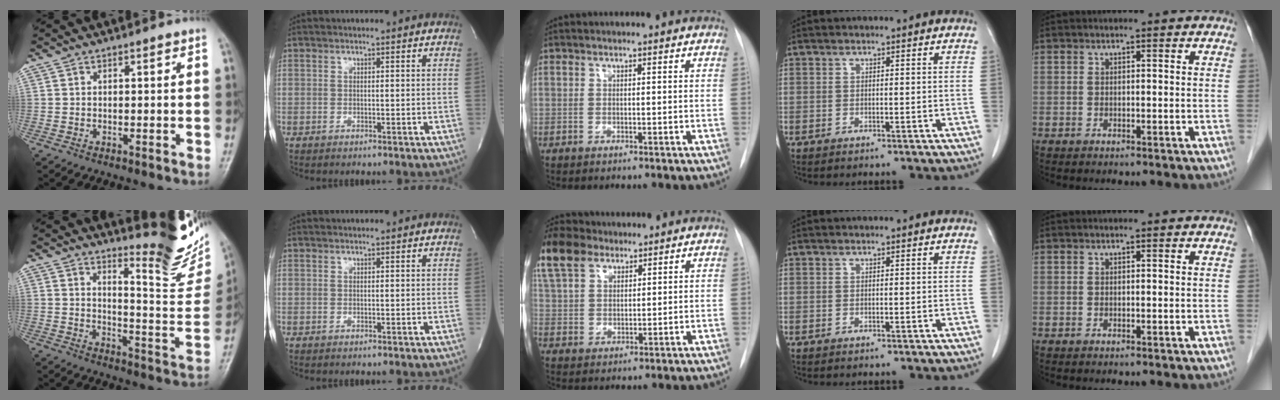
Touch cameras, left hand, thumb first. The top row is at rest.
{"thumb": {"total": 13.9, "force": [12.4, 2.1, 6.1], "torque": [-0.056, -0.136, 0.154]}, "middle": {"total": 10.5, "force": [7.2, 5.7, 5.0], "torque": [-0.121, 0.026, 0.143]}}